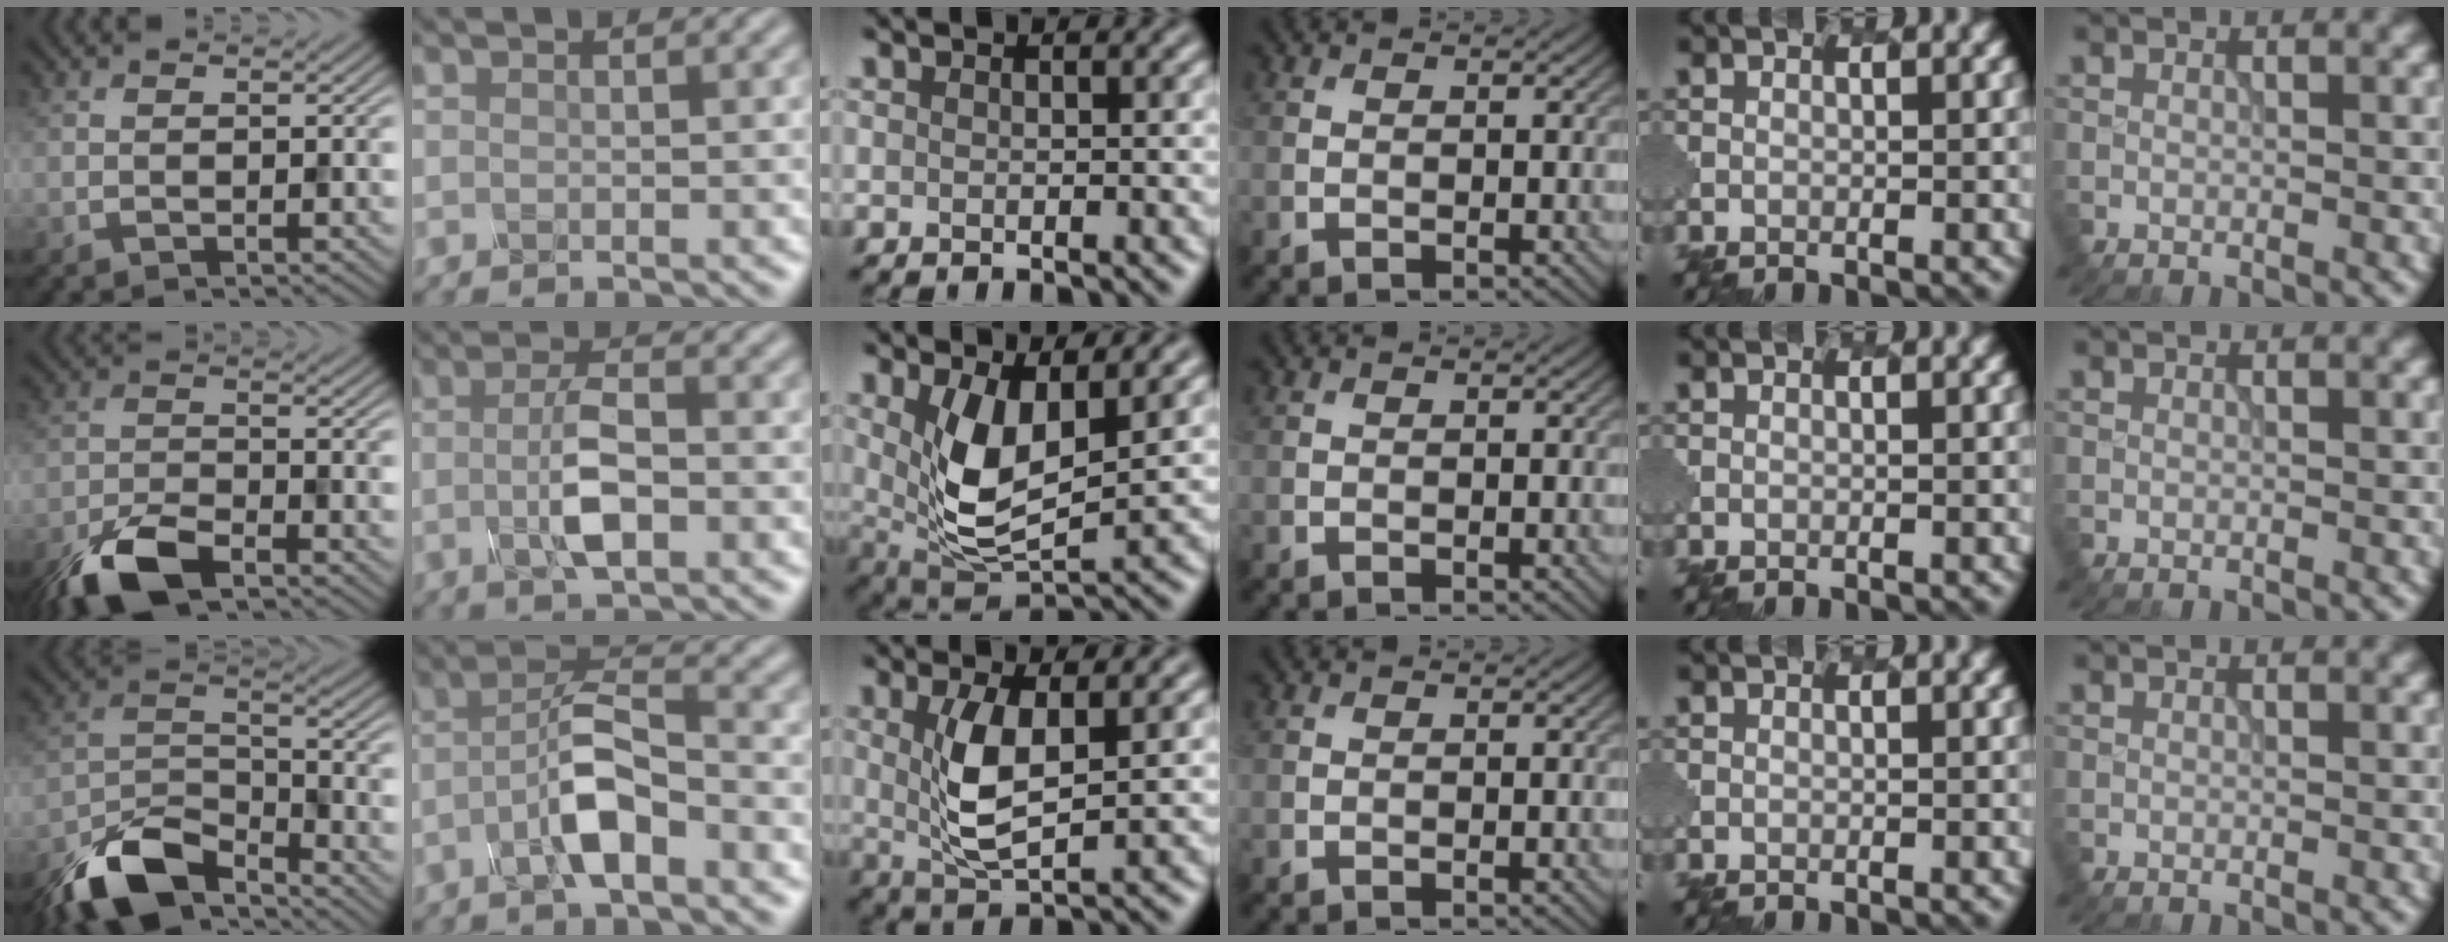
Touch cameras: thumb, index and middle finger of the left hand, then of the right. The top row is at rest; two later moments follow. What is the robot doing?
{"motion": "press", "object": "mechanical pencil"}